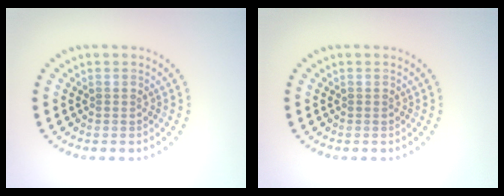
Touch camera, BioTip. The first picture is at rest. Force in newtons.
{"total": 0.0}